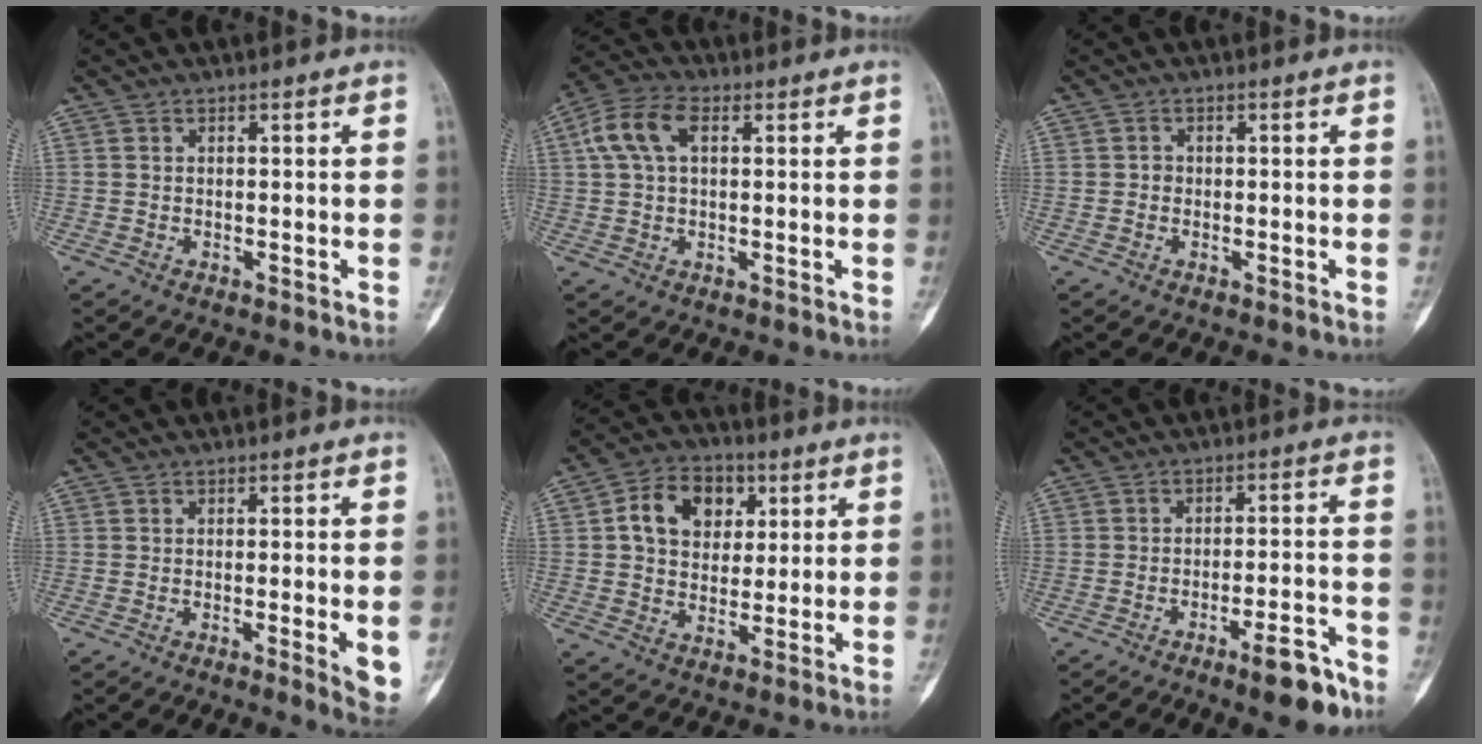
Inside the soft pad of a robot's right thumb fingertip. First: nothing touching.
{"total": 8.2, "force": [2.2, 4.7, 6.3], "torque": [-0.136, 0.022, 0.040]}
{"total": 1.0, "force": [-0.1, 0.9, 0.4], "torque": [0.001, 0.004, -0.004]}
{"total": 5.5, "force": [-1.4, 0.7, 5.3], "torque": [-0.067, -0.012, -0.021]}
{"total": 11.4, "force": [3.1, 8.7, 6.7], "torque": [-0.073, 0.002, 0.046]}
{"total": 8.6, "force": [-5.7, 2.0, 6.2], "torque": [-0.080, 0.036, -0.081]}